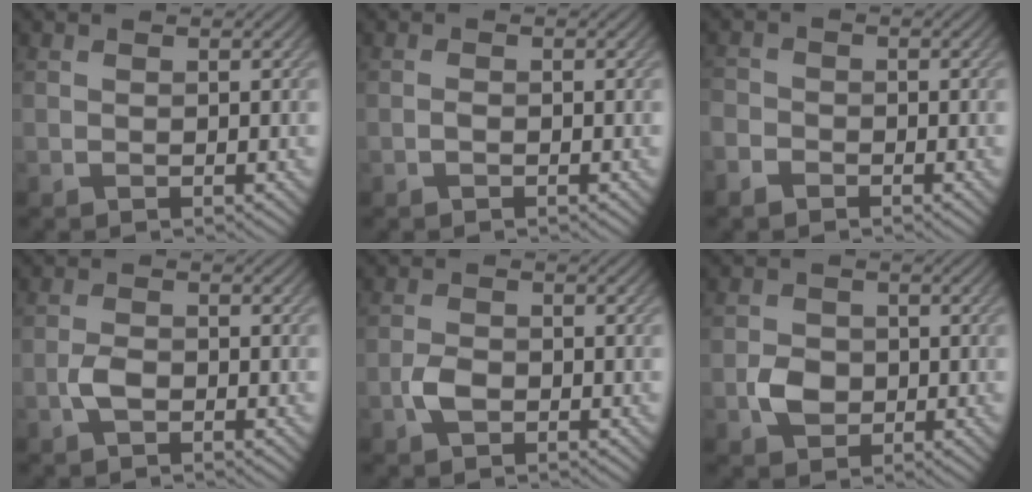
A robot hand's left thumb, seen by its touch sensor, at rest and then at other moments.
{"total": 0.6, "force": [-0.4, 0.3, 0.5], "torque": [-0.009, 0.001, -0.007]}
{"total": 2.7, "force": [-2.0, 1.7, 0.8], "torque": [-0.021, -0.003, -0.050]}
{"total": 2.2, "force": [-1.0, 1.1, 1.6], "torque": [-0.033, 0.001, -0.022]}
{"total": 2.5, "force": [-1.1, 1.5, 1.7], "torque": [-0.037, 0.000, -0.024]}
{"total": 3.2, "force": [-0.7, 2.7, 1.5], "torque": [-0.032, -0.005, -0.017]}